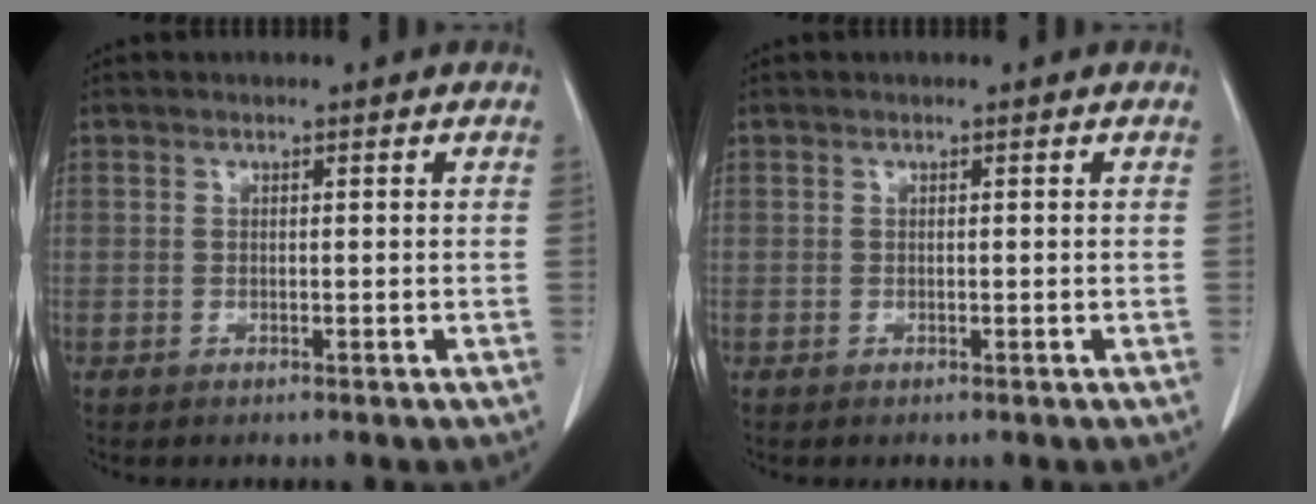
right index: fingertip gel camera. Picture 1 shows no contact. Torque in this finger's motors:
{"motor_torque": [-0.01, 0.00, 0.00, 0.01]}